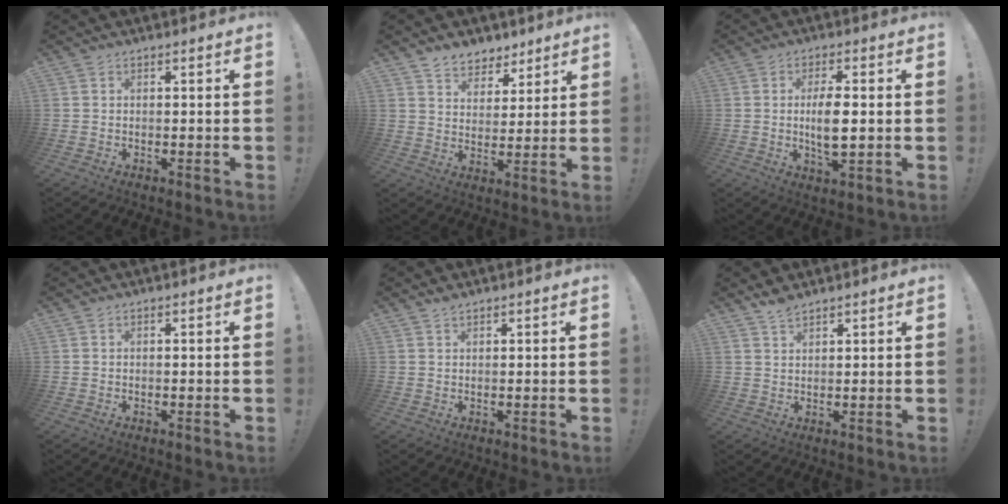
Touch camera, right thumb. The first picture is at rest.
{"total": 7.6, "force": [5.8, 4.8, 1.0], "torque": [-0.011, -0.046, 0.113]}
{"total": 15.0, "force": [-1.2, 6.9, 13.2], "torque": [-0.232, 0.005, -0.028]}
{"total": 0.0}
{"total": 1.2, "force": [1.1, 0.3, 0.4], "torque": [-0.004, -0.003, 0.020]}
{"total": 3.3, "force": [2.9, 0.9, 1.3], "torque": [-0.017, -0.020, 0.052]}